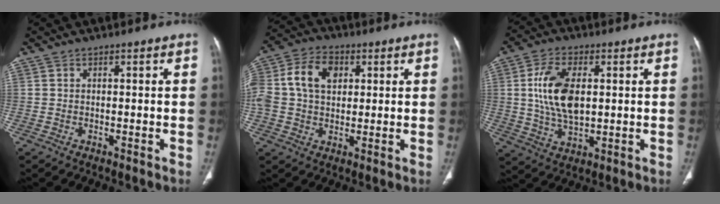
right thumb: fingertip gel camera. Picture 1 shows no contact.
{"total": 13.7, "force": [3.0, 10.0, 9.0], "torque": [-0.188, 0.018, 0.050]}
{"total": 11.9, "force": [1.7, 6.5, 9.9], "torque": [-0.185, -0.005, 0.035]}